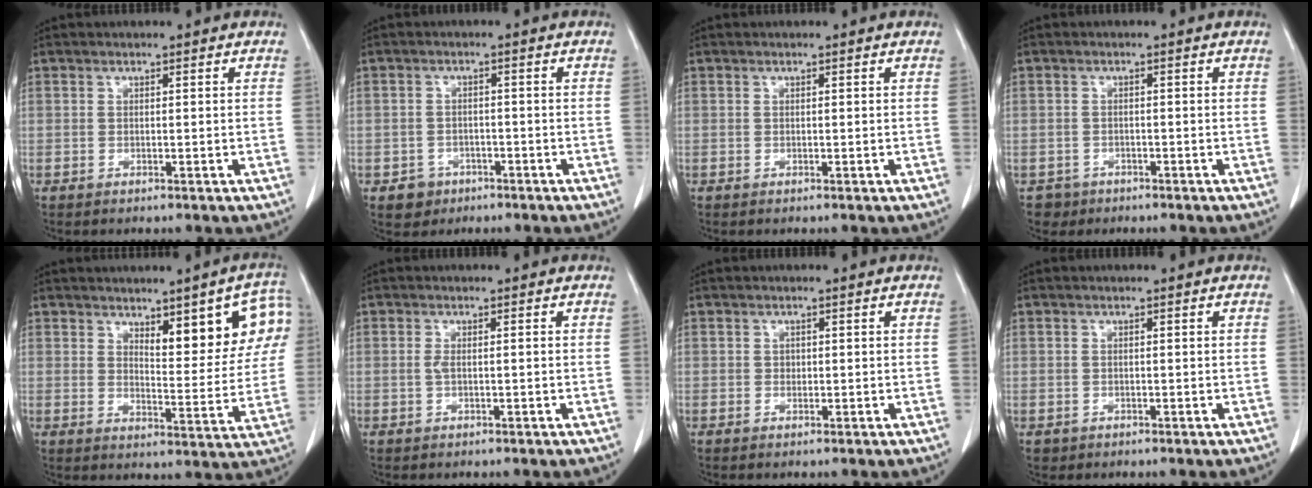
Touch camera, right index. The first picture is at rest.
{"total": 3.5, "force": [-1.7, 3.0, 0.2], "torque": [0.002, 0.014, -0.021]}
{"total": 0.0}
{"total": 2.5, "force": [-1.4, 2.0, -0.5], "torque": [0.005, 0.010, -0.024]}
{"total": 11.3, "force": [5.4, 3.0, 9.4], "torque": [-0.108, 0.001, 0.073]}
{"total": 1.2, "force": [-0.1, 0.3, 1.2], "torque": [-0.025, 0.000, -0.002]}
{"total": 0.6, "force": [0.0, 0.5, 0.2], "torque": [0.001, 0.002, 0.000]}
{"total": 0.9, "force": [-0.3, 0.9, -0.1], "torque": [-0.003, 0.006, -0.003]}